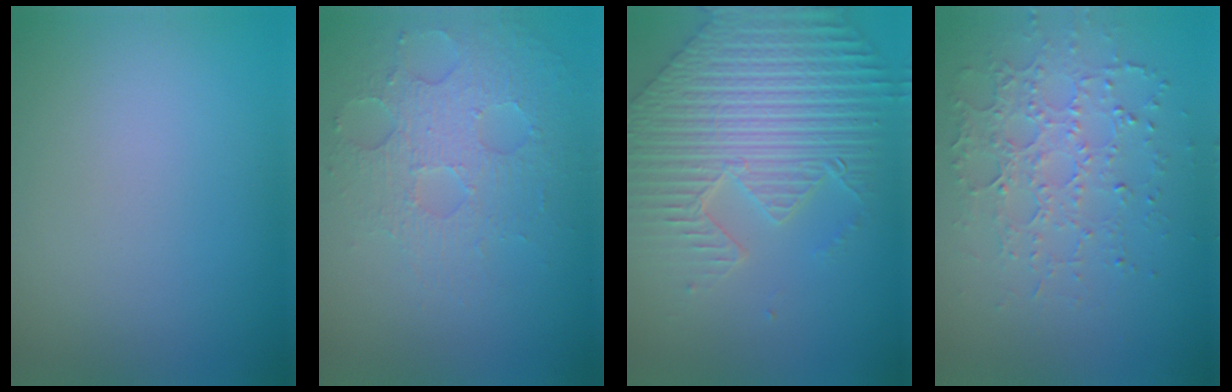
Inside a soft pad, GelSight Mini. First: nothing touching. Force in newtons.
{"total": 4.0, "press": 3.2, "slide": 2.5}
{"total": 9.0, "press": 6.4, "slide": 6.3}
{"total": 3.4, "press": 3.2, "slide": 1.3}